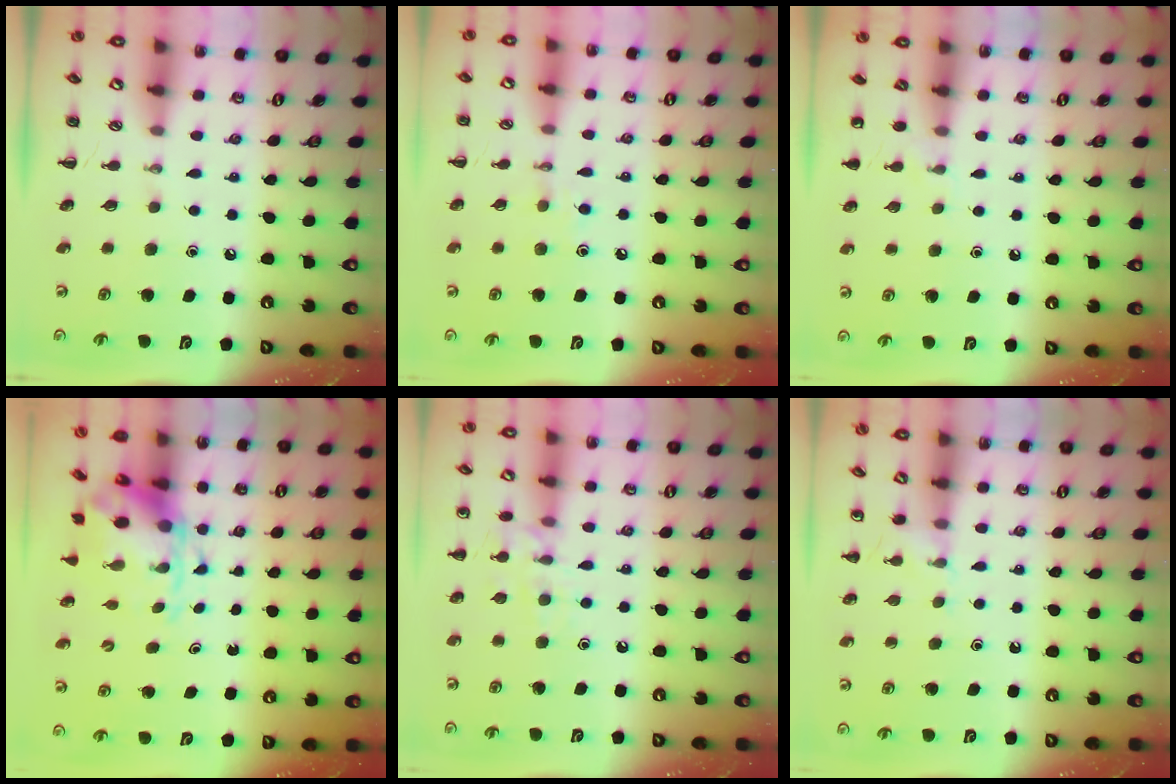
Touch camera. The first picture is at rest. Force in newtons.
{"total": 4.9, "press": 4.7, "slide": 1.4}
{"total": 3.8, "press": 3.6, "slide": 1.3}
{"total": 4.4, "press": 4.2, "slide": 1.1}
{"total": 10.0, "press": 9.9, "slide": 1.0}
{"total": 5.5, "press": 5.1, "slide": 2.0}